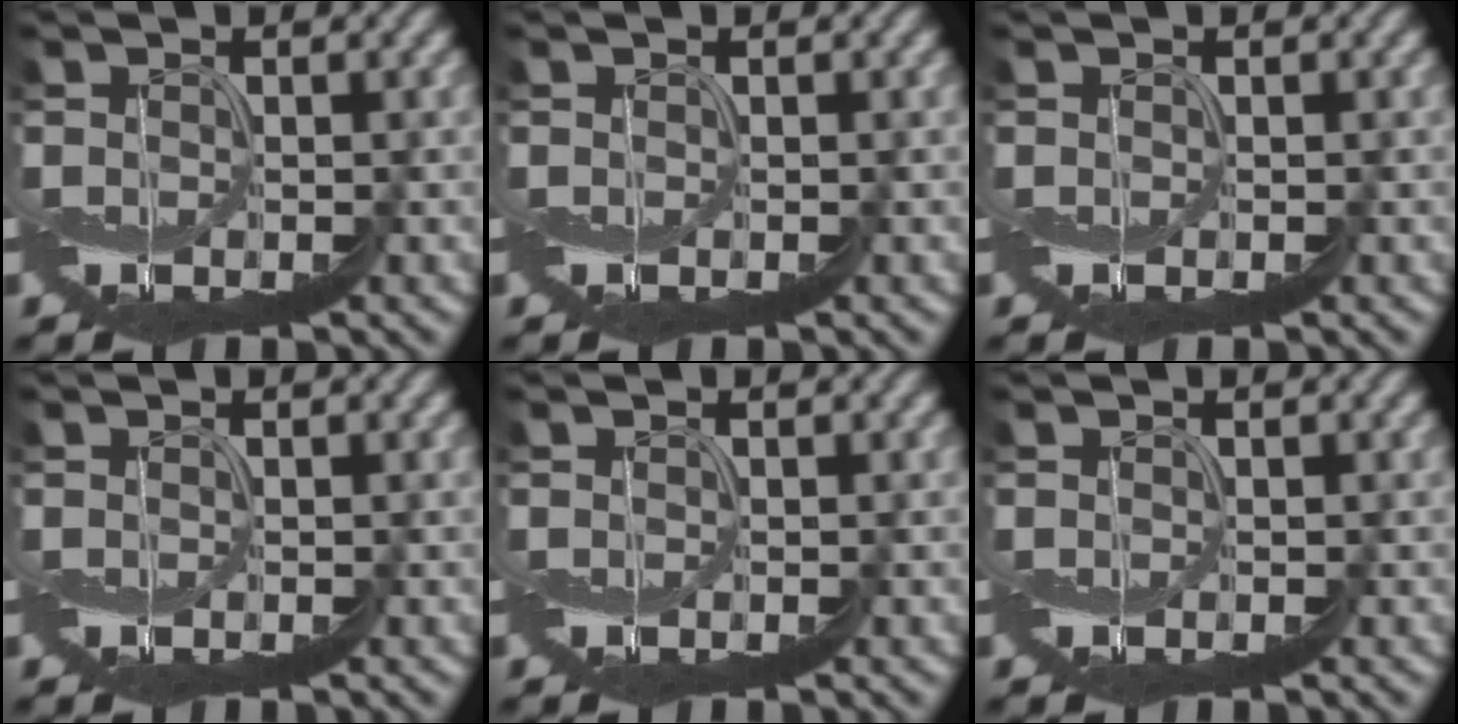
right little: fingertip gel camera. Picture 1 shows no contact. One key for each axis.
{"total": 0.0}
{"total": 0.0}
{"total": 0.0}
{"total": 0.0}
{"total": 0.0}